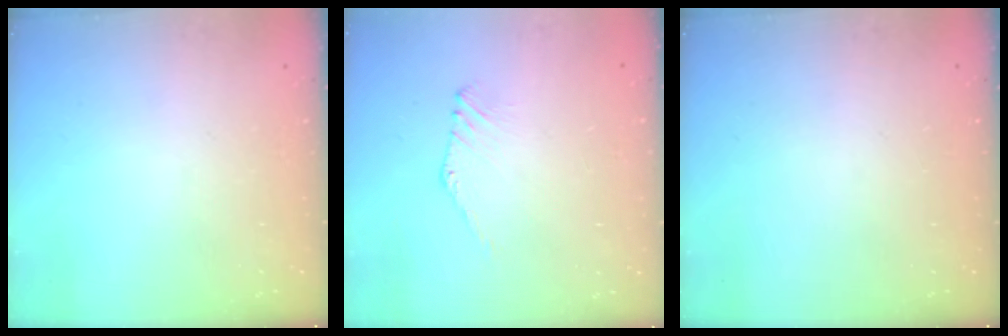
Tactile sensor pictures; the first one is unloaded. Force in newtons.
{"total": 0.0}
{"total": 0.0}